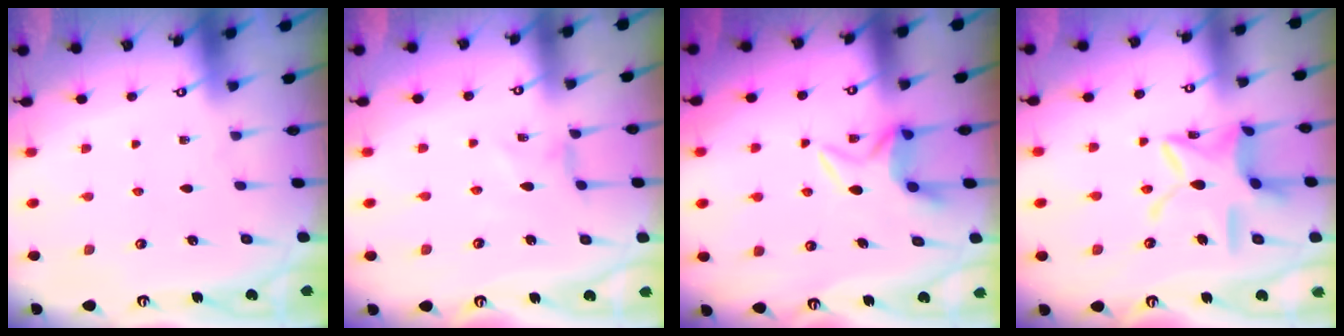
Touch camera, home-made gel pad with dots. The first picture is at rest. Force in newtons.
{"total": 1.5, "press": 1.5, "slide": 0.3}
{"total": 6.3, "press": 6.3, "slide": 0.6}
{"total": 14.4, "press": 14.4, "slide": 1.2}